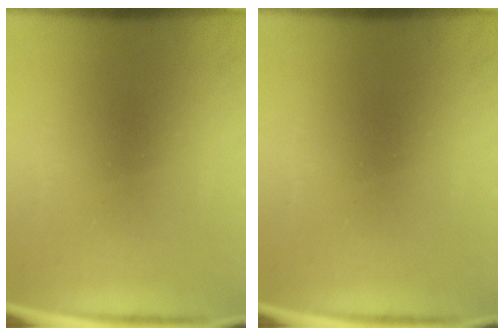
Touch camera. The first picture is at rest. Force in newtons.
{"total": 0.0}